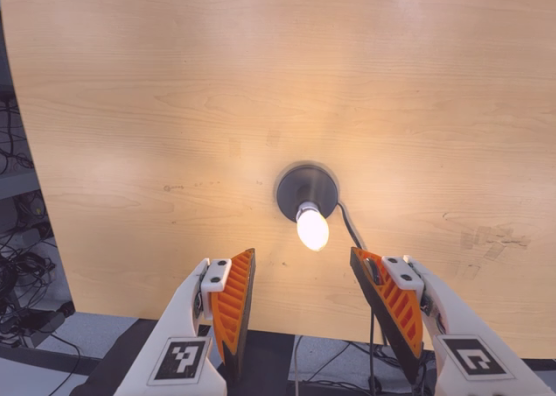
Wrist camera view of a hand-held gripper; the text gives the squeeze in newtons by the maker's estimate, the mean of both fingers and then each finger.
{"total": 0.0}